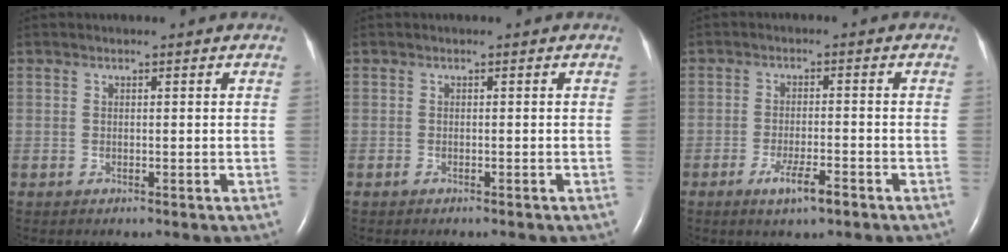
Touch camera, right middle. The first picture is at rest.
{"total": 0.7, "force": [-0.6, 0.1, 0.4], "torque": [-0.013, -0.003, -0.008]}
{"total": 4.4, "force": [-2.7, 0.6, 3.5], "torque": [-0.068, -0.005, -0.047]}